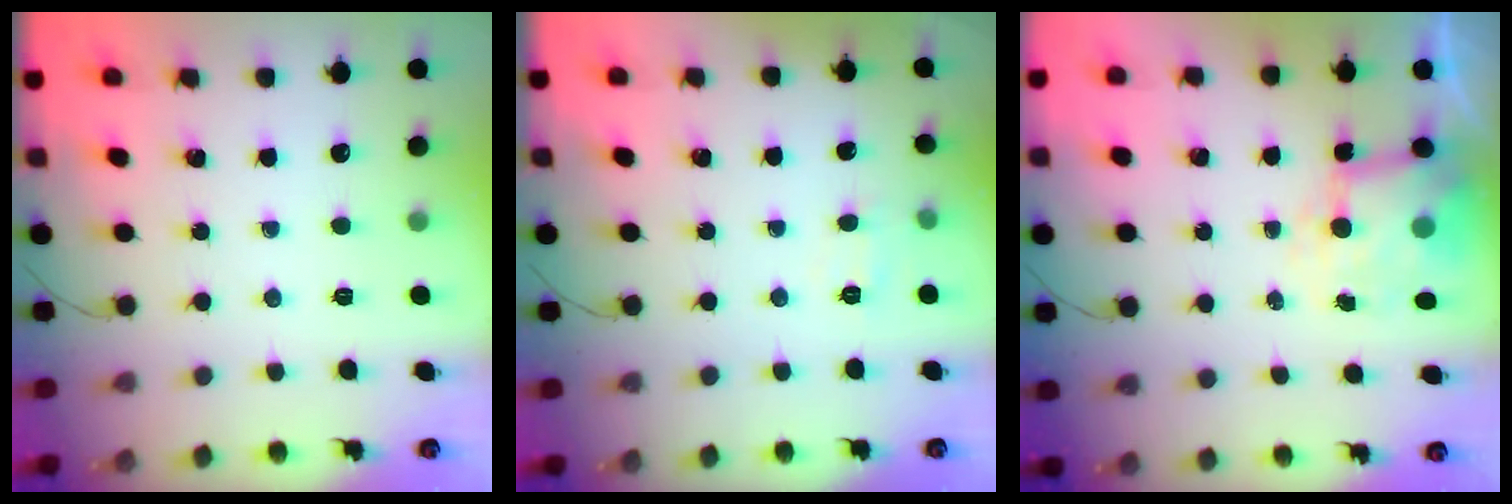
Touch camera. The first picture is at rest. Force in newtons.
{"total": 6.1, "press": 6.0, "slide": 1.3}
{"total": 6.5, "press": 6.5, "slide": 0.5}